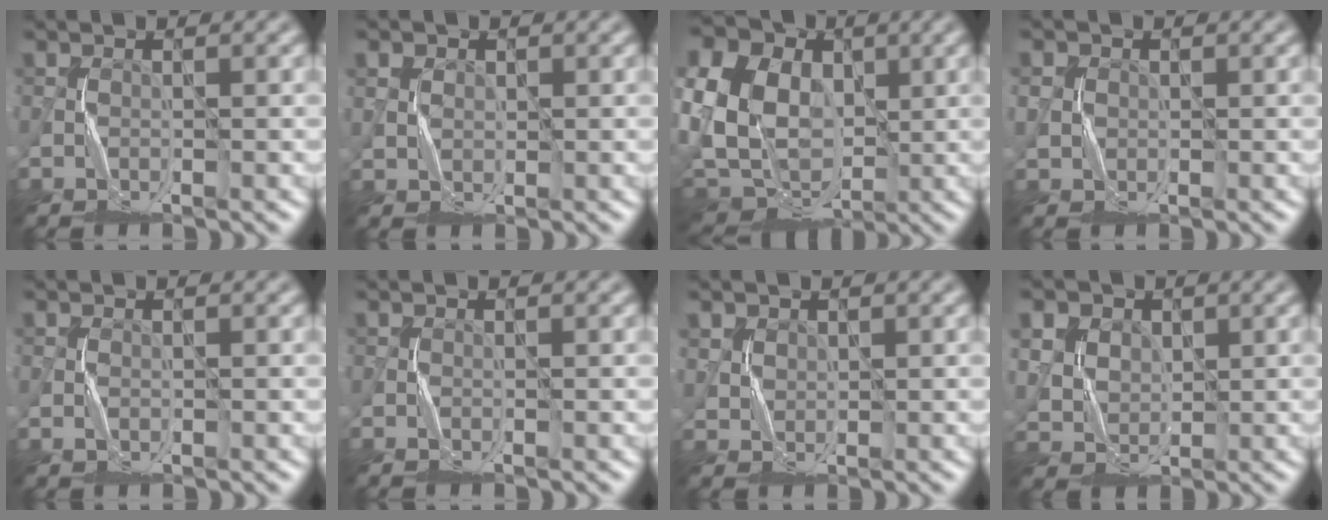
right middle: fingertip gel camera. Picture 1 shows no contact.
{"total": 2.3, "force": [1.3, 1.6, 0.9], "torque": [-0.030, 0.000, 0.034]}
{"total": 16.0, "force": [3.1, 12.3, 9.6], "torque": [-0.229, 0.023, 0.040]}
{"total": 1.8, "force": [0.2, 1.7, 0.5], "torque": [-0.013, 0.002, 0.003]}
{"total": 0.6, "force": [-0.1, 0.5, 0.4], "torque": [-0.007, 0.001, -0.003]}
{"total": 0.0}
{"total": 1.9, "force": [1.4, 1.3, 0.4], "torque": [-0.015, -0.007, 0.040]}
{"total": 9.5, "force": [4.9, 6.8, 4.4], "torque": [-0.102, 0.024, 0.075]}